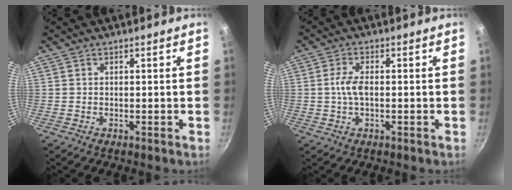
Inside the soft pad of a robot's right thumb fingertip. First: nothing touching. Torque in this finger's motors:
{"motor_torque": [-0.07, 0.08, 0.58, -0.32, 0.01]}